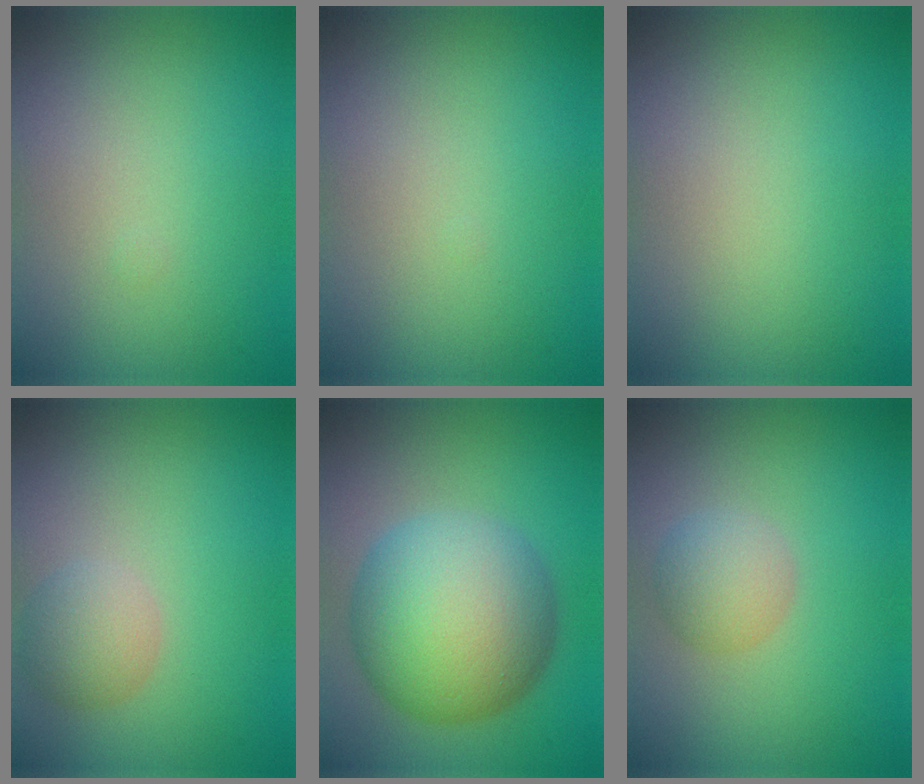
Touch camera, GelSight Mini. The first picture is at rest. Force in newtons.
{"total": 0.0}
{"total": 0.0}
{"total": 2.7, "press": 2.7, "slide": 0.1}
{"total": 11.4, "press": 11.4, "slide": 0.3}
{"total": 2.6, "press": 2.6, "slide": 0.1}